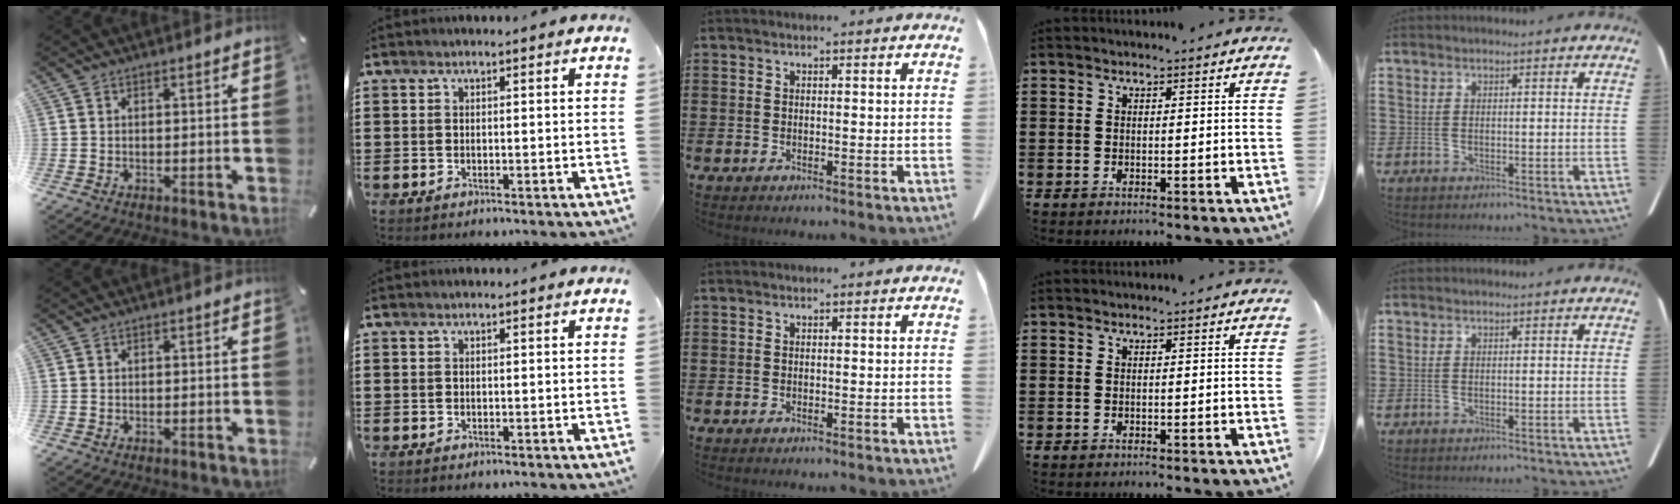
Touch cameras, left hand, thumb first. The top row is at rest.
{}